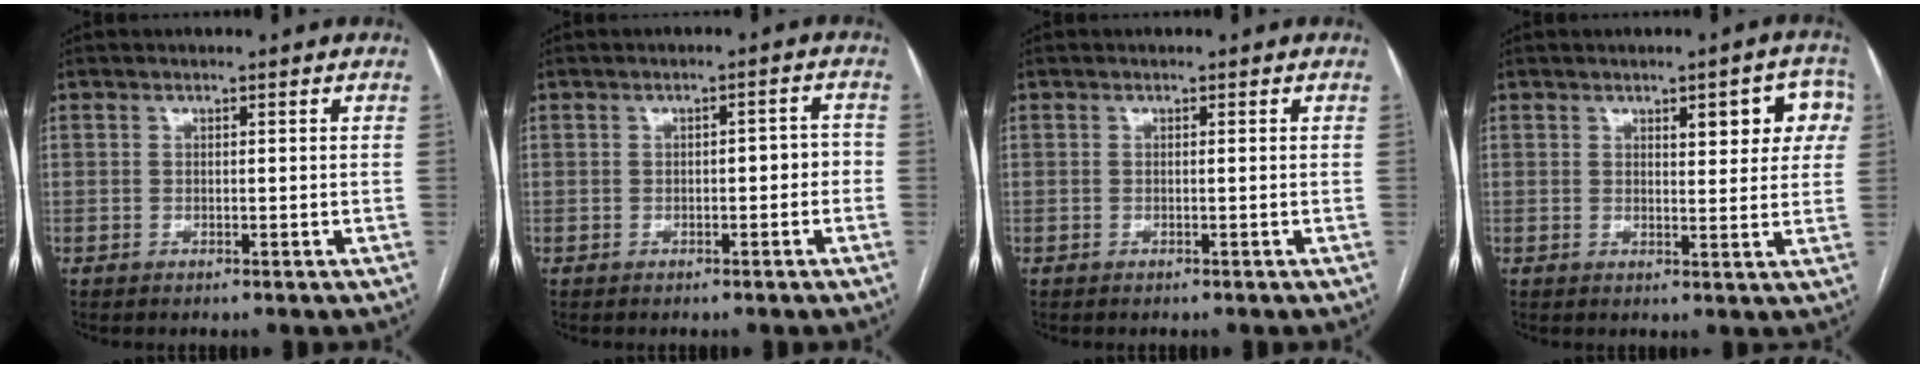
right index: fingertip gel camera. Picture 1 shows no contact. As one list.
[{"total": 2.8, "force": [-0.7, 1.2, 2.4], "torque": [-0.032, 0.018, -0.007]}, {"total": 0.0}, {"total": 7.3, "force": [2.7, 2.5, 6.3], "torque": [-0.061, 0.014, 0.029]}]